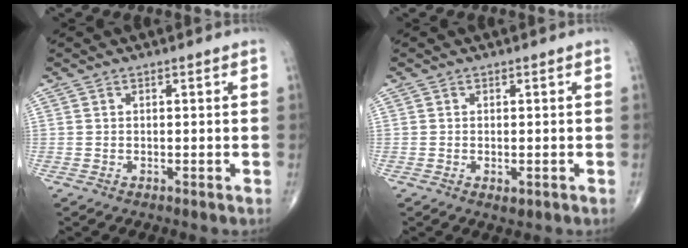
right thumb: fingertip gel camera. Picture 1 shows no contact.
{"total": 1.4, "force": [-0.5, 0.6, 1.2], "torque": [-0.016, -0.003, -0.004]}